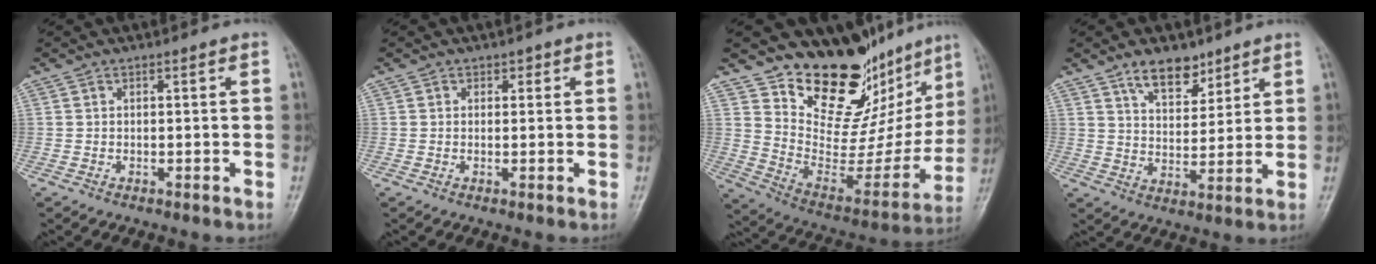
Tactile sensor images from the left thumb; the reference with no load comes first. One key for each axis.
{"total": 1.3, "fx": 0.6, "fy": 1.0, "fz": 0.5, "tx": 0.008, "ty": 0.000, "tz": 0.004}
{"total": 21.1, "fx": 16.4, "fy": 9.8, "fz": 9.1, "tx": -0.059, "ty": -0.117, "tz": 0.258}
{"total": 8.3, "fx": 5.8, "fy": 4.3, "fz": 4.2, "tx": -0.036, "ty": -0.039, "tz": 0.101}